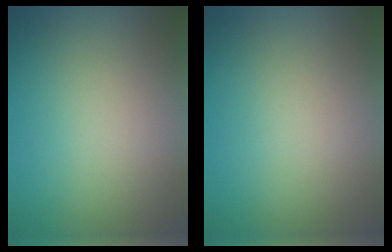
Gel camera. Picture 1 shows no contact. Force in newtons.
{"total": 0.0}